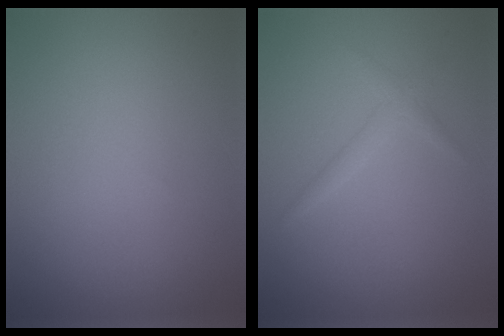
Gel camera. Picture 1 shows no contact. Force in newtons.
{"total": 1.4, "press": 1.4, "slide": 0.1}